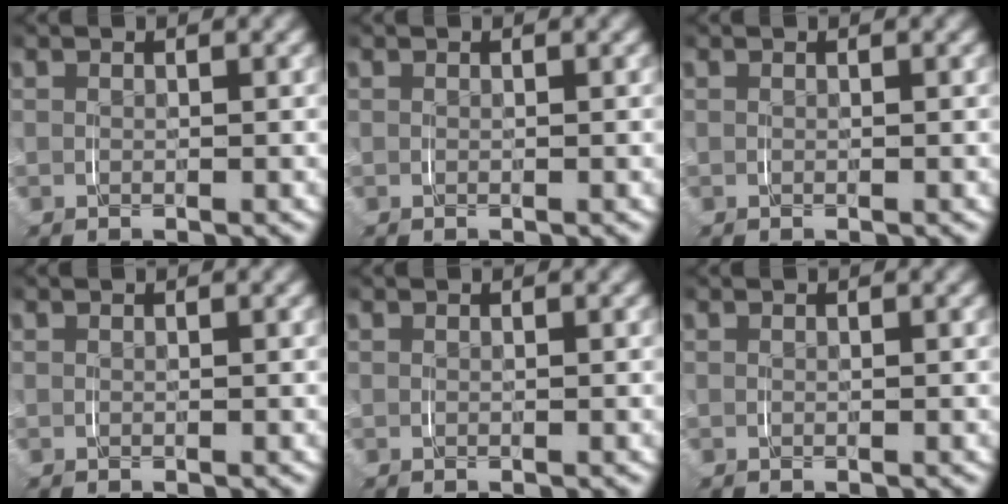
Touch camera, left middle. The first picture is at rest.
{"total": 0.0}
{"total": 0.0}
{"total": 0.0}
{"total": 0.0}
{"total": 0.0}